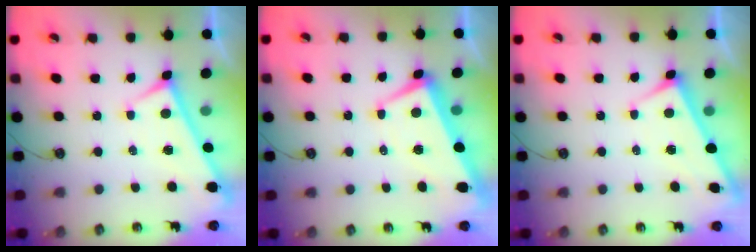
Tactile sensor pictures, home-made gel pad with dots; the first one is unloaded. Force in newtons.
{"total": 1.9, "press": 1.5, "slide": 1.2}
{"total": 2.7, "press": 2.7, "slide": 0.3}